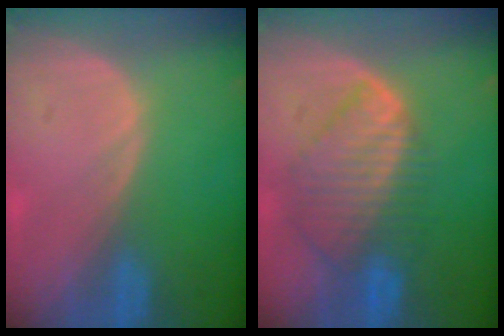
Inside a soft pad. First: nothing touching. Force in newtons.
{"total": 8.7, "press": 7.7, "slide": 4.1}